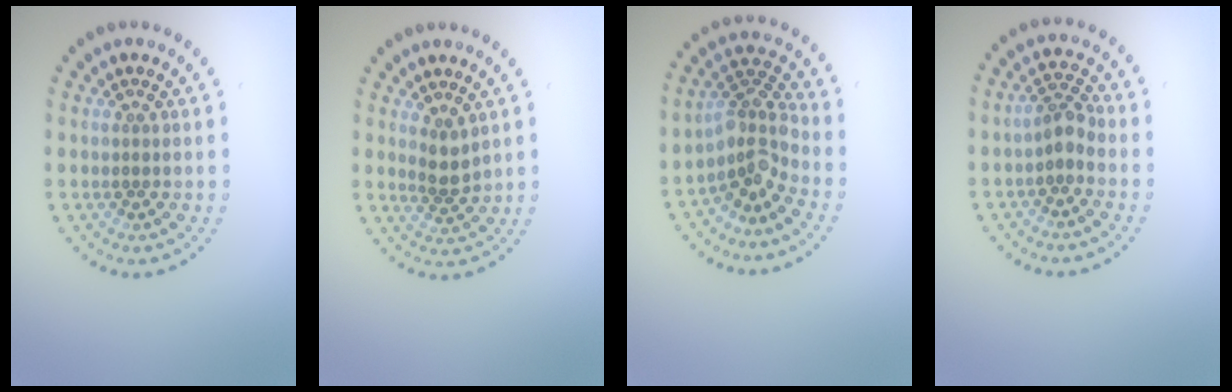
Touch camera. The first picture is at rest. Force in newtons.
{"total": 1.9, "press": 1.5, "slide": 1.1}
{"total": 3.6, "press": 2.5, "slide": 2.6}
{"total": 1.9, "press": 1.6, "slide": 1.1}